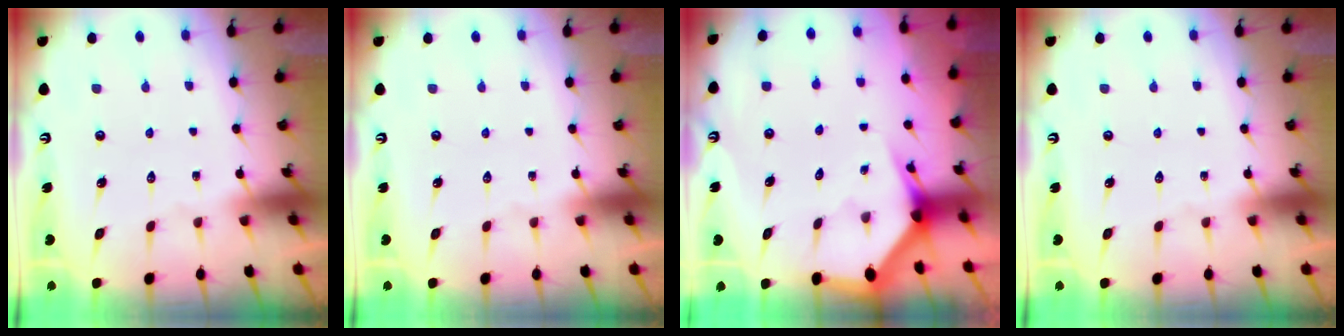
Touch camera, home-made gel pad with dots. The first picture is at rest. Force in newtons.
{"total": 0.0}
{"total": 3.1, "press": 3.1, "slide": 0.1}
{"total": 0.0}